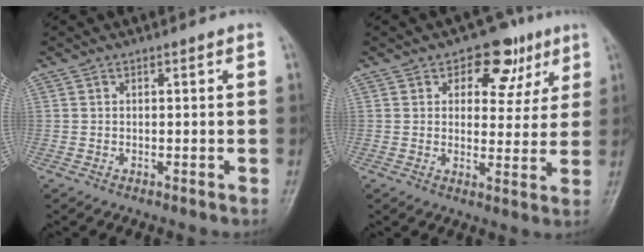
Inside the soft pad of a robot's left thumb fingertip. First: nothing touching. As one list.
[{"total": 9.7, "force": [4.8, 6.4, 5.6], "torque": [-0.021, -0.013, 0.060]}]